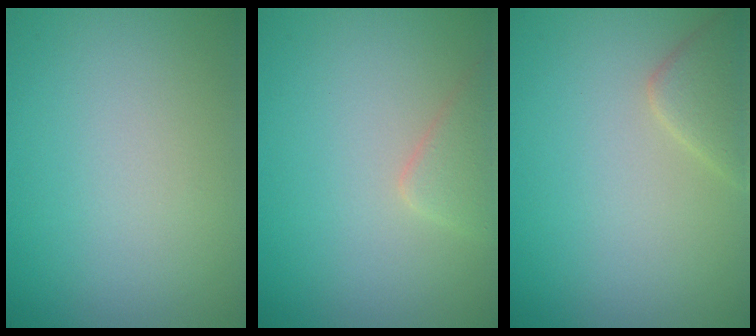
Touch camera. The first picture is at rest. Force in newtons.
{"total": 2.1, "press": 2.1, "slide": 0.2}
{"total": 2.7, "press": 2.7, "slide": 0.2}